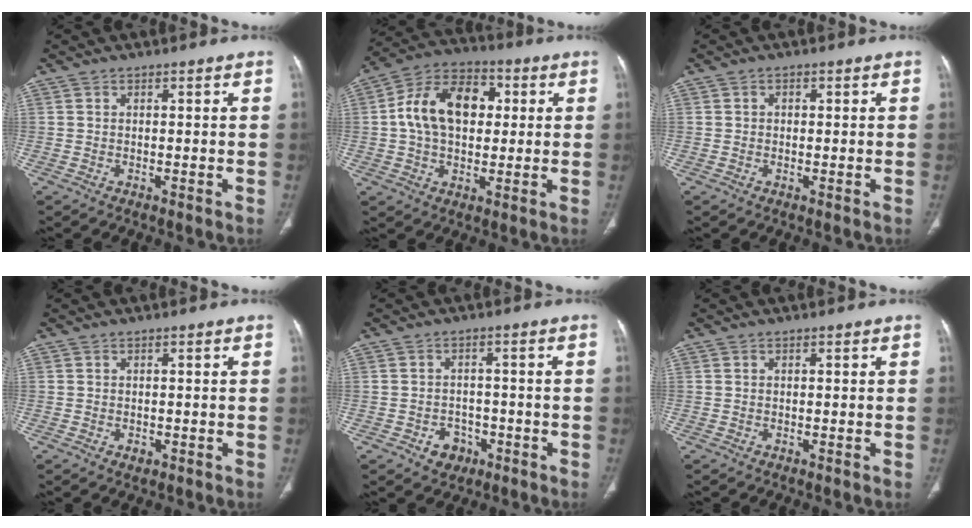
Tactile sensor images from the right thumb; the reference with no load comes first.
{"total": 15.3, "force": [2.1, 10.3, 11.2], "torque": [-0.172, 0.023, 0.027]}
{"total": 0.9, "force": [0.1, 0.8, 0.4], "torque": [-0.002, 0.002, 0.000]}
{"total": 1.0, "force": [-0.3, 0.8, 0.5], "torque": [-0.005, 0.001, -0.001]}
{"total": 4.3, "force": [-2.0, 3.5, 1.5], "torque": [0.000, 0.018, -0.023]}
{"total": 0.0}